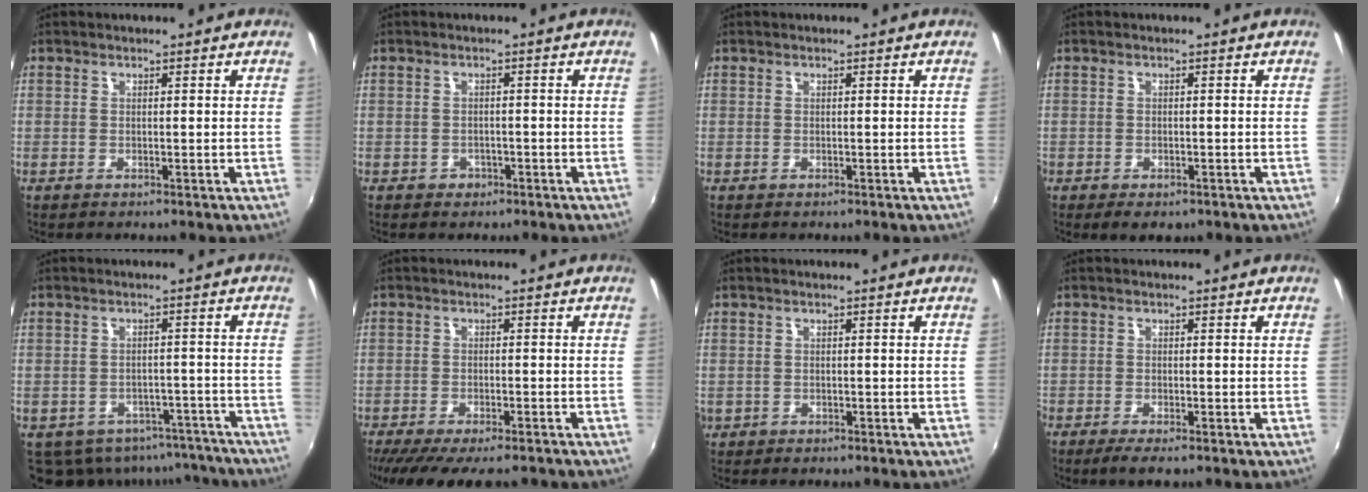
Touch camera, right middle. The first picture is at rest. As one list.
[{"total": 2.3, "force": [-1.2, 1.9, 0.5], "torque": [-0.014, -0.001, -0.015]}, {"total": 0.0}, {"total": 3.1, "force": [-1.9, 1.9, 1.6], "torque": [-0.034, -0.014, -0.025]}, {"total": 12.3, "force": [-9.3, 7.1, 3.9], "torque": [-0.083, 0.003, -0.099]}, {"total": 12.8, "force": [-10.4, 3.1, 6.8], "torque": [-0.140, -0.044, -0.162]}, {"total": 1.5, "force": [-0.5, 1.3, 0.4], "torque": [-0.010, -0.004, -0.006]}, {"total": 2.7, "force": [-2.0, 0.4, 1.8], "torque": [-0.045, -0.012, -0.037]}]